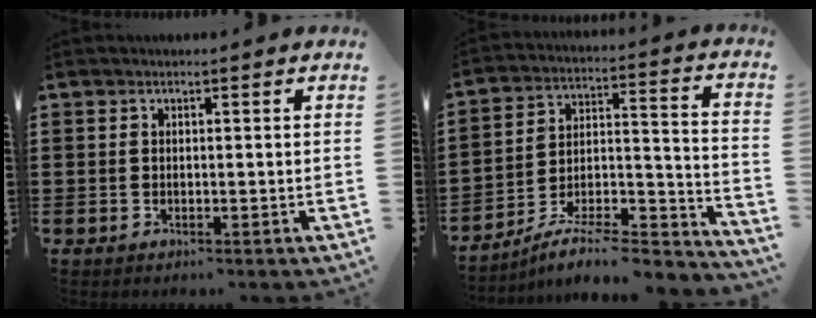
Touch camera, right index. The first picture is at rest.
{"total": 7.4, "force": [-6.3, 1.6, 3.4], "torque": [-0.051, 0.005, -0.125]}